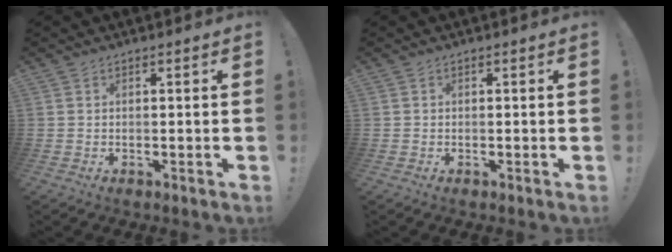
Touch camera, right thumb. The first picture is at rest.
{"total": 0.0}